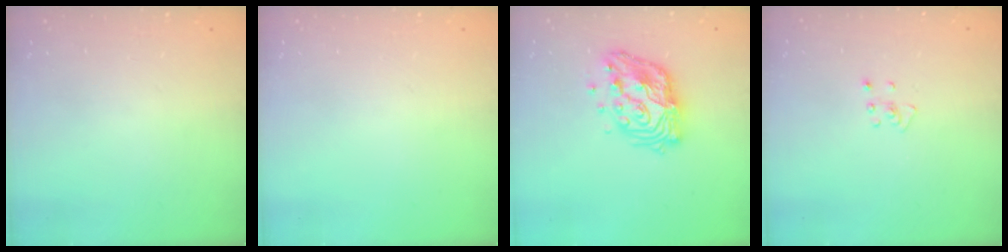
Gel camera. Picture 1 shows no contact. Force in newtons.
{"total": 0.0}
{"total": 14.1, "press": 14.1, "slide": 1.1}
{"total": 3.6, "press": 3.6, "slide": 0.2}